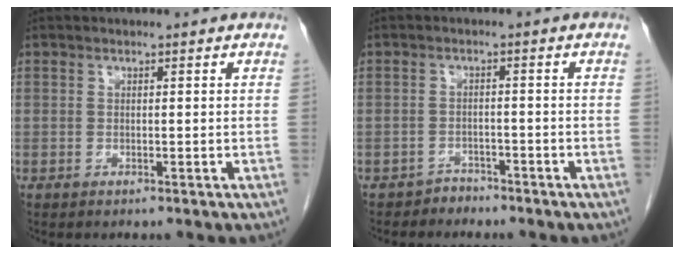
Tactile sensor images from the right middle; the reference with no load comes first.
{"total": 2.2, "force": [-1.8, 1.1, -0.4], "torque": [0.003, 0.006, -0.028]}